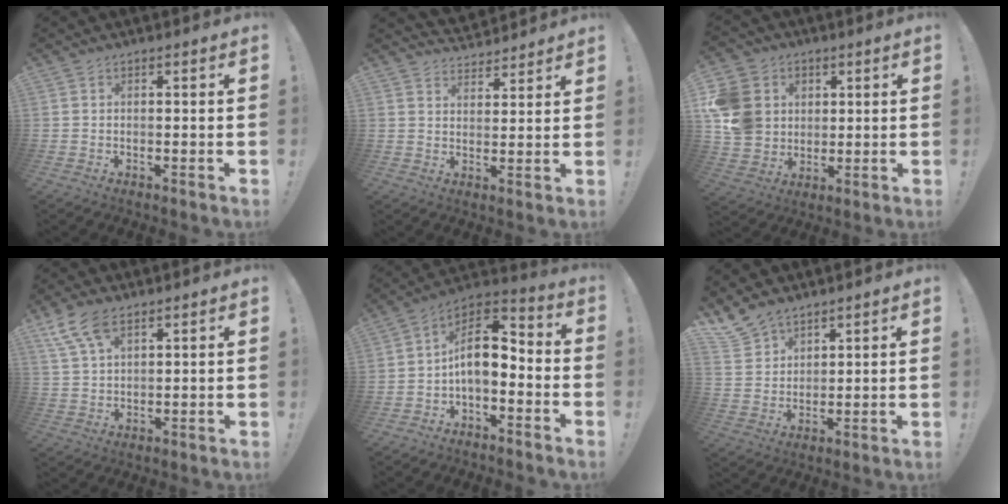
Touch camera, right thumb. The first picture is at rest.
{"total": 4.9, "force": [4.4, 2.0, 0.3], "torque": [0.002, -0.036, 0.082]}
{"total": 14.3, "force": [2.6, 12.7, 6.0], "torque": [-0.100, -0.008, 0.056]}
{"total": 8.8, "force": [5.3, 4.2, 5.6], "torque": [-0.117, -0.015, 0.103]}
{"total": 10.8, "force": [-0.1, 6.1, 8.8], "torque": [-0.155, 0.003, -0.003]}
{"total": 7.4, "force": [6.0, 3.9, 1.6], "torque": [-0.039, -0.038, 0.122]}